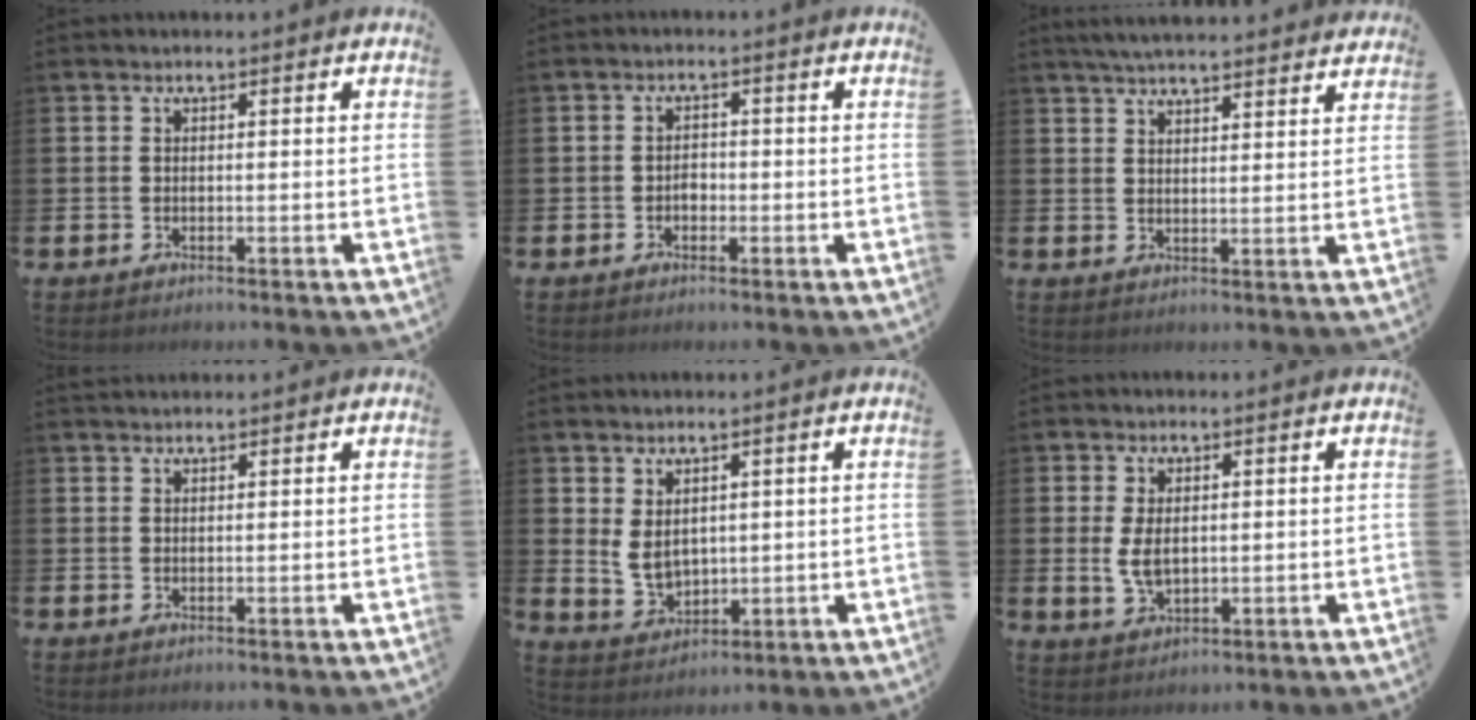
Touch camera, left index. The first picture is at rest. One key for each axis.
{"total": 1.5, "fx": -0.5, "fy": 1.1, "fz": 0.8, "tx": 0.000, "ty": -0.005, "tz": -0.014}
{"total": 4.8, "fx": 4.7, "fy": 0.2, "fz": 0.9, "tx": -0.028, "ty": -0.022, "tz": 0.085}
{"total": 1.1, "fx": 1.1, "fy": 0.2, "fz": 0.0, "tx": 0.006, "ty": -0.001, "tz": 0.019}
{"total": 3.6, "fx": 1.9, "fy": 2.1, "fz": 2.2, "tx": -0.032, "ty": -0.008, "tz": 0.032}
{"total": 3.8, "fx": 0.7, "fy": 2.1, "fz": 3.1, "tx": -0.047, "ty": 0.000, "tz": 0.009}